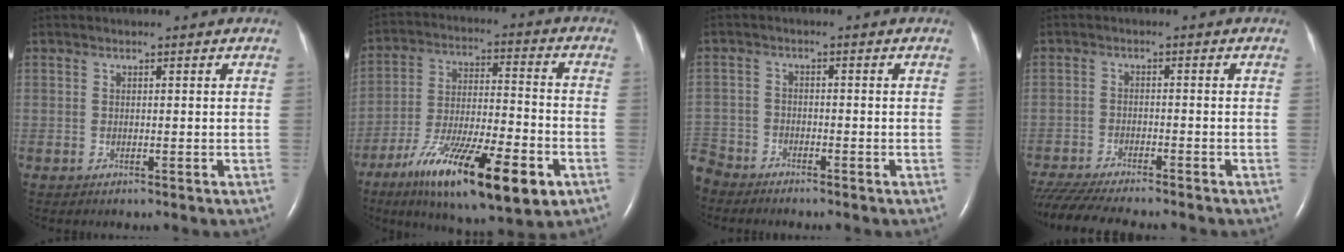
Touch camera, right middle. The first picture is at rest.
{"total": 20.1, "force": [-10.8, 4.2, 16.5], "torque": [-0.259, -0.028, -0.174]}
{"total": 4.8, "force": [-4.6, 1.5, 0.1], "torque": [0.006, -0.009, -0.093]}
{"total": 13.2, "force": [-11.7, 1.4, 6.1], "torque": [-0.106, -0.023, -0.180]}